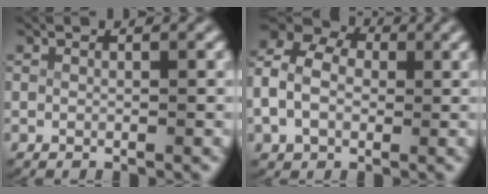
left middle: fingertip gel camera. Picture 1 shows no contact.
{"total": 10.2, "force": [1.7, 8.4, 5.5], "torque": [-0.112, 0.024, 0.005]}